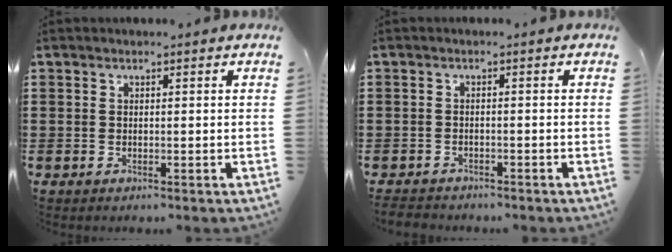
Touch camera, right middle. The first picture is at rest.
{"total": 1.8, "force": [-1.7, 0.4, 0.0], "torque": [-0.006, -0.003, -0.038]}